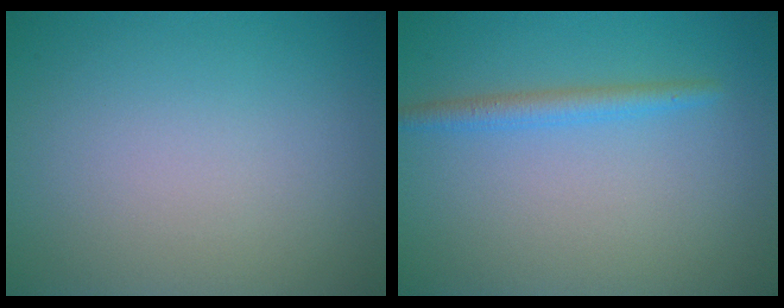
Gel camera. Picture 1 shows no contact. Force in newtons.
{"total": 1.9, "press": 1.9, "slide": 0.2}